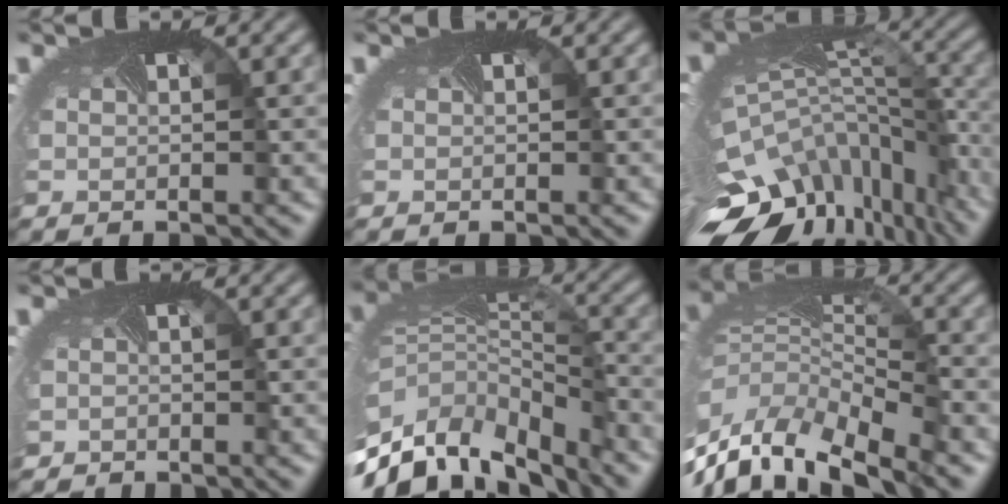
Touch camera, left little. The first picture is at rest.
{"total": 0.0}
{"total": 15.0, "force": [-8.8, 8.1, 9.1], "torque": [-0.202, -0.037, -0.100]}
{"total": 1.7, "force": [-1.5, 0.1, -0.7], "torque": [0.009, -0.017, -0.031]}
{"total": 14.1, "force": [-9.9, 6.5, 7.6], "torque": [-0.195, -0.035, -0.148]}
{"total": 10.7, "force": [-6.4, 5.3, 6.7], "torque": [-0.164, -0.019, -0.106]}